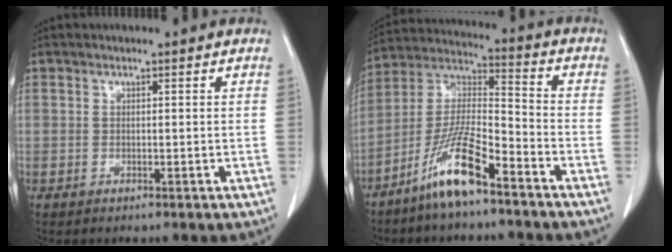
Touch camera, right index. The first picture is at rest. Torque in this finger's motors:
{"motor_torque": [1.06, -1.08, 0.35, 0.21]}